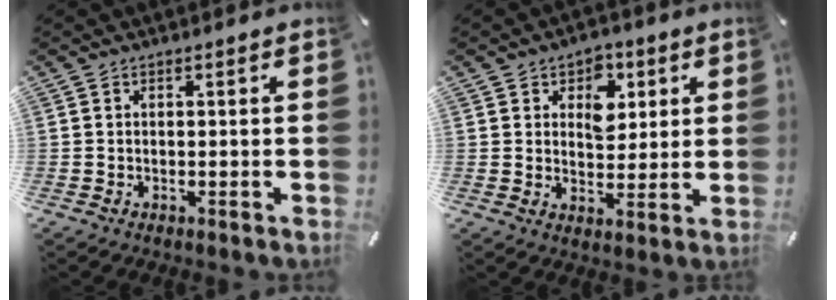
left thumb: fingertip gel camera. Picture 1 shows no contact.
{"total": 7.6, "force": [3.1, 5.7, 4.0], "torque": [-0.047, -0.007, 0.048]}